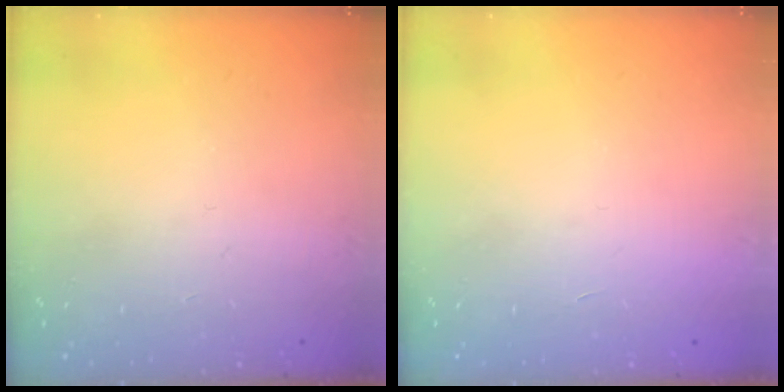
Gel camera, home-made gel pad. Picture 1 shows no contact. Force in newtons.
{"total": 1.7, "press": 1.7, "slide": 0.1}